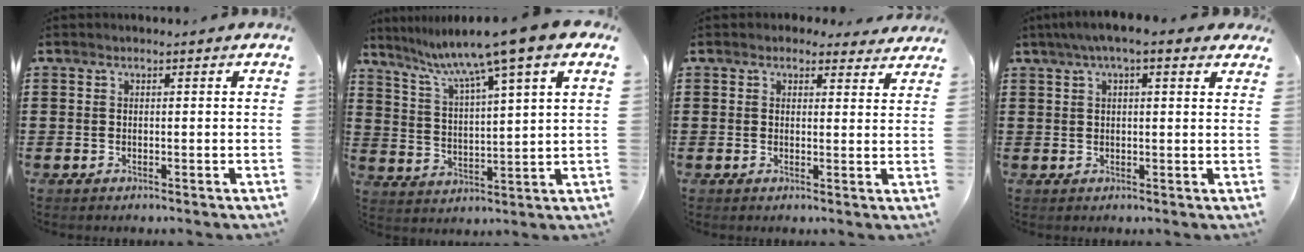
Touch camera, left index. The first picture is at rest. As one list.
[{"total": 9.3, "force": [7.3, -0.6, 5.7], "torque": [-0.137, -0.041, 0.115]}, {"total": 2.6, "force": [2.4, 0.9, 0.4], "torque": [-0.008, -0.007, 0.043]}, {"total": 4.9, "force": [3.2, 0.8, 3.6], "torque": [-0.077, 0.006, 0.055]}]